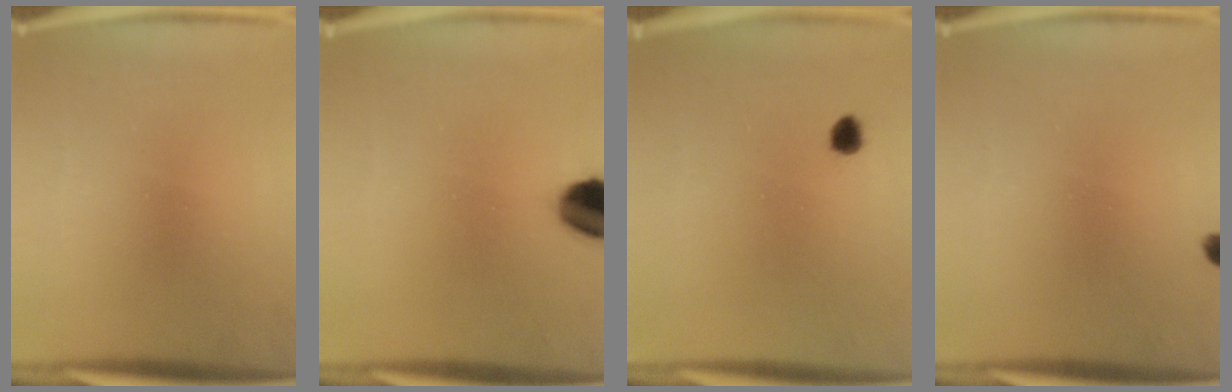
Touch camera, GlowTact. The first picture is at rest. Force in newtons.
{"total": 9.8}
{"total": 1.6}
{"total": 1.4}